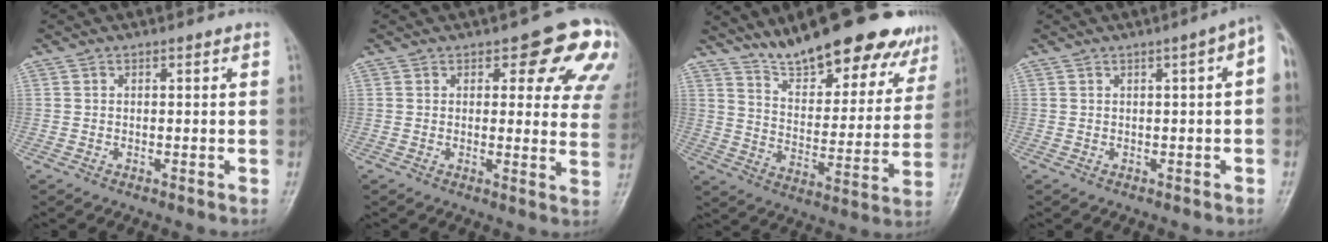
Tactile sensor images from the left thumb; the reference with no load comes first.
{"total": 12.8, "force": [6.8, 5.6, 9.3], "torque": [-0.053, -0.029, 0.064]}
{"total": 21.8, "force": [17.2, 6.9, 11.5], "torque": [-0.121, -0.077, 0.255]}
{"total": 4.2, "force": [0.4, 0.8, 4.1], "torque": [-0.044, 0.018, -0.003]}